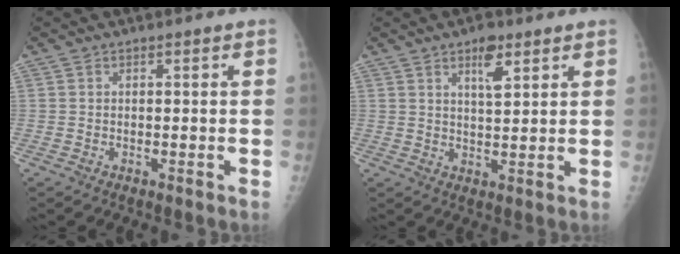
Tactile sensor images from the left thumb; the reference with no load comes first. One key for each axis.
{"total": 5.2, "fx": 3.0, "fy": 2.0, "fz": 3.7, "tx": -0.050, "ty": -0.018, "tz": 0.048}